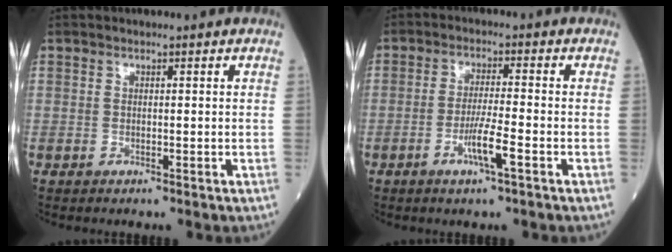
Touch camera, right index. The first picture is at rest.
{"total": 5.1, "force": [-2.3, -0.2, 4.6], "torque": [-0.087, -0.007, -0.045]}